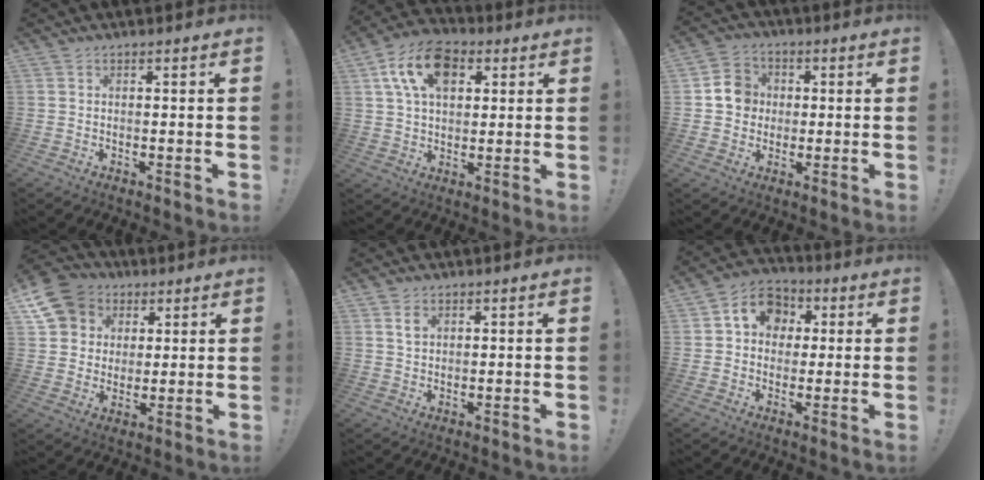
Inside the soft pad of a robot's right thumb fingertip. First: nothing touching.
{"total": 14.5, "force": [5.6, 9.5, 9.5], "torque": [-0.156, -0.003, 0.108]}
{"total": 8.3, "force": [0.6, 7.9, 2.6], "torque": [-0.026, 0.008, 0.016]}
{"total": 12.1, "force": [5.0, 10.2, 4.2], "torque": [-0.064, -0.023, 0.105]}
{"total": 2.8, "force": [1.6, 1.6, 1.6], "torque": [-0.011, -0.008, 0.025]}
{"total": 11.3, "force": [3.3, 9.2, 5.8], "torque": [-0.085, 0.004, 0.066]}